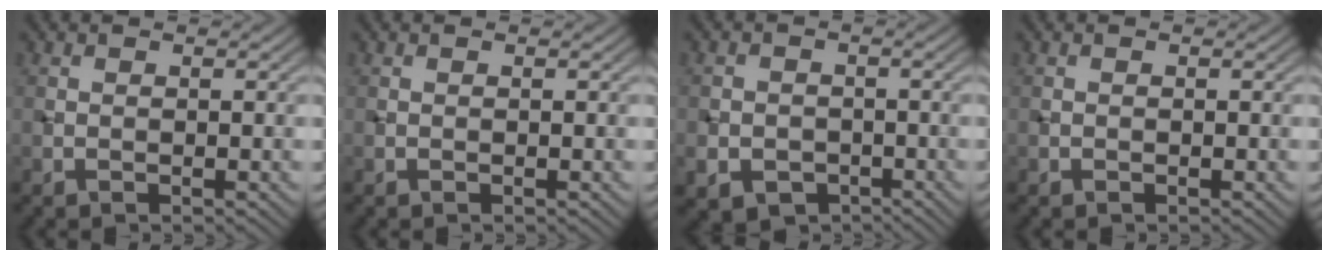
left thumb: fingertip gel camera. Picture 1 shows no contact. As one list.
[{"total": 0.0}, {"total": 4.5, "force": [-2.0, 3.9, 1.3], "torque": [-0.028, -0.014, -0.040]}, {"total": 0.0}]